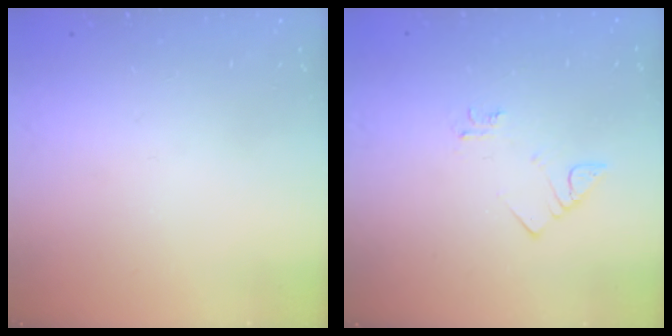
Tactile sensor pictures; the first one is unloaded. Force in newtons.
{"total": 4.1, "press": 4.0, "slide": 0.7}